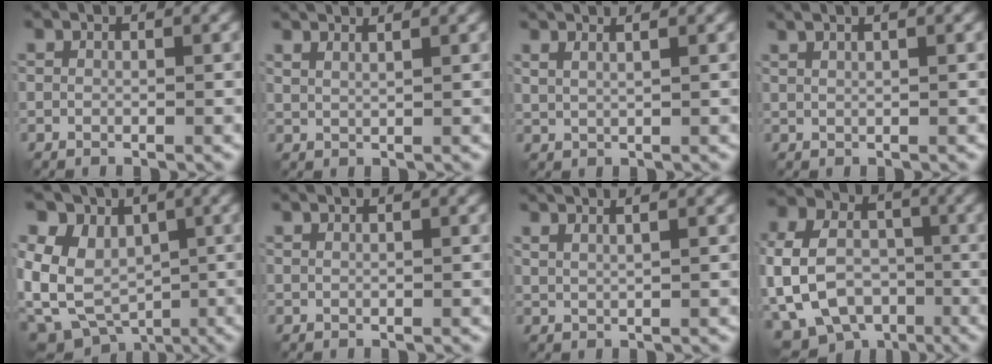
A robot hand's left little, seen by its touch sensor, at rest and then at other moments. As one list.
[{"total": 3.3, "force": [2.4, 1.1, 1.9], "torque": [-0.014, 0.021, 0.014]}, {"total": 3.1, "force": [2.1, 1.1, 2.0], "torque": [-0.019, 0.017, 0.014]}, {"total": 3.7, "force": [2.0, 1.5, 2.7], "torque": [-0.027, 0.026, 0.006]}, {"total": 7.7, "force": [-1.3, 6.3, 4.2], "torque": [-0.080, -0.013, -0.028]}, {"total": 1.3, "force": [0.9, 0.5, 0.8], "torque": [-0.003, 0.002, -0.001]}, {"total": 3.8, "force": [2.6, 1.3, 2.4], "torque": [-0.023, 0.023, 0.017]}, {"total": 13.4, "force": [-3.1, 10.5, 7.6], "torque": [-0.160, 0.004, -0.075]}]